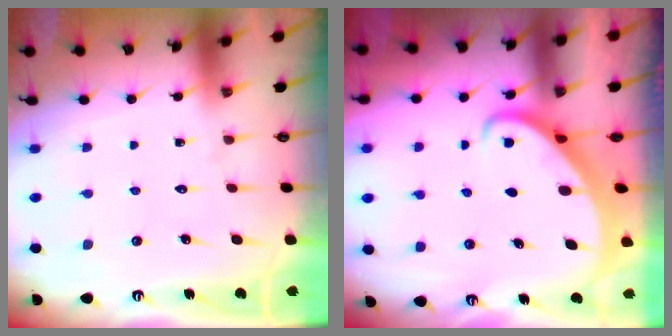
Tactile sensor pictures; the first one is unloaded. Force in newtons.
{"total": 3.0, "press": 3.0, "slide": 0.3}